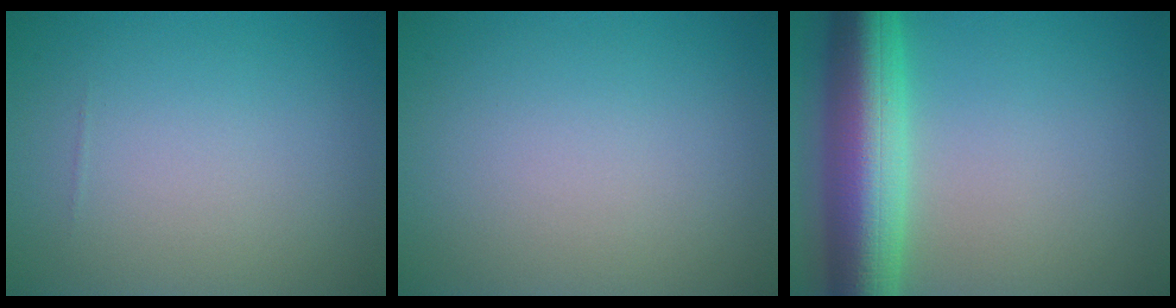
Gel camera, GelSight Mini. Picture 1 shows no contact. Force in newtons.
{"total": 0.0}
{"total": 9.6, "press": 9.6, "slide": 0.4}